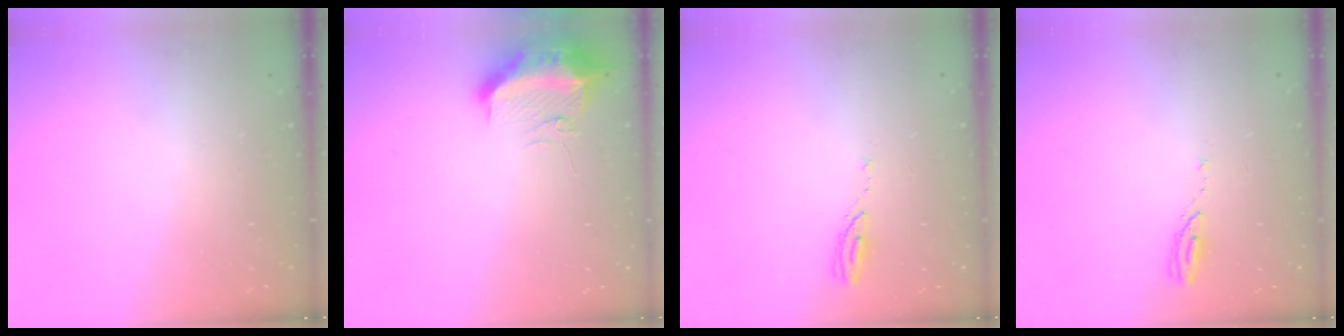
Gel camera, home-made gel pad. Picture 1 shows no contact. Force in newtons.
{"total": 12.3, "press": 10.8, "slide": 5.9}
{"total": 3.0, "press": 2.9, "slide": 0.3}
{"total": 3.0, "press": 2.9, "slide": 0.3}